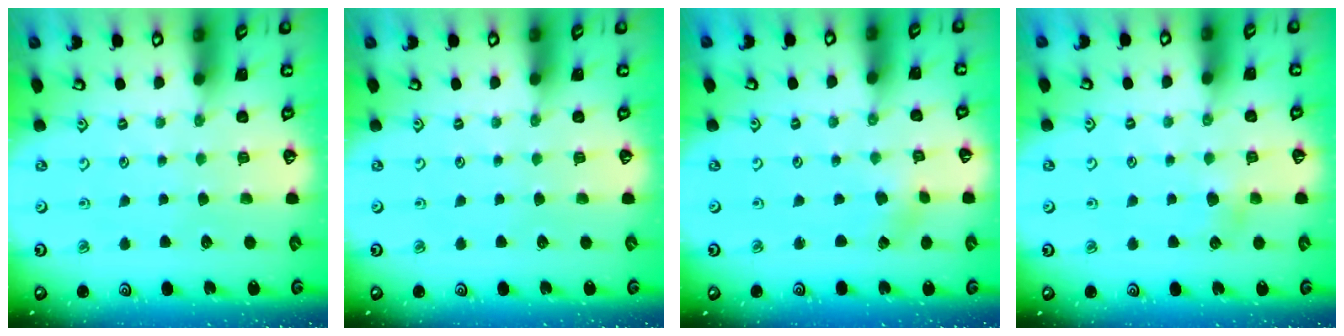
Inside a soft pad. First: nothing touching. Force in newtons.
{"total": 0.0}
{"total": 1.4, "press": 1.4, "slide": 0.1}
{"total": 4.5, "press": 4.5, "slide": 0.4}